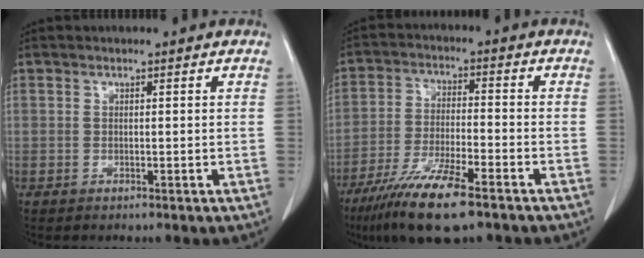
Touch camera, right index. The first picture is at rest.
{"total": 11.9, "force": [-8.1, 1.5, 8.7], "torque": [-0.167, -0.028, -0.144]}